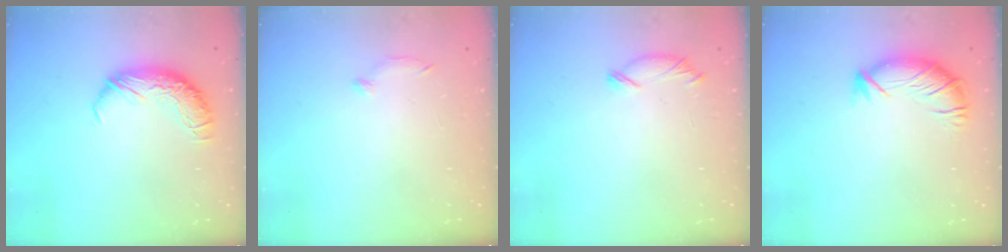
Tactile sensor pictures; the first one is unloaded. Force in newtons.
{"total": 7.0, "press": 7.0, "slide": 0.6}
{"total": 5.7, "press": 5.6, "slide": 0.8}
{"total": 2.9, "press": 1.9, "slide": 2.2}